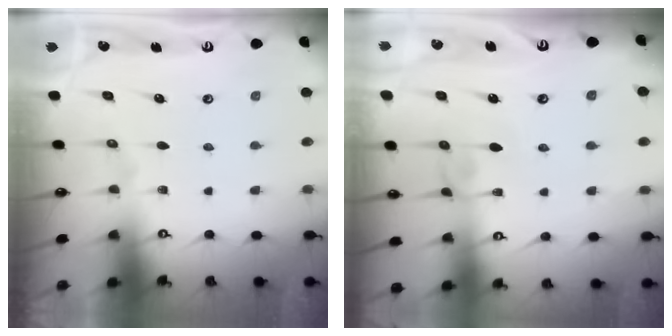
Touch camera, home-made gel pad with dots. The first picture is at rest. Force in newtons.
{"total": 3.3, "press": 3.3, "slide": 0.2}